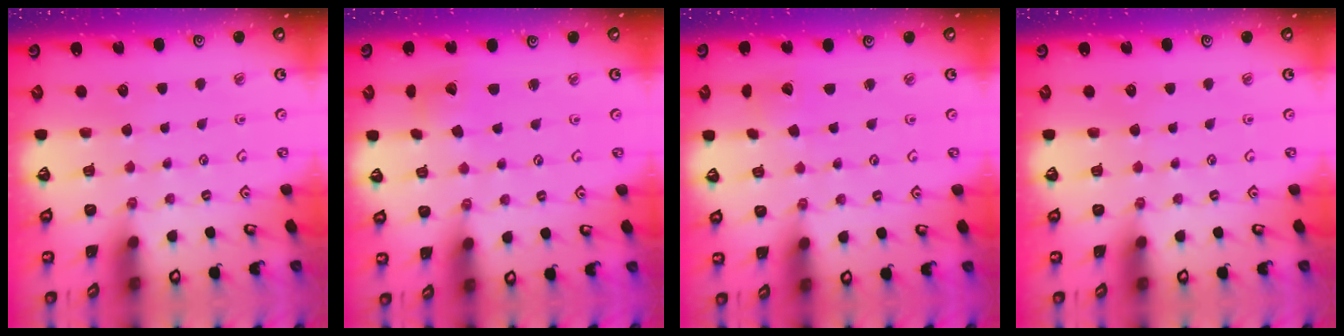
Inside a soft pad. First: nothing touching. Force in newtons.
{"total": 4.3, "press": 4.3, "slide": 0.5}
{"total": 3.3, "press": 3.3, "slide": 0.2}
{"total": 0.0}